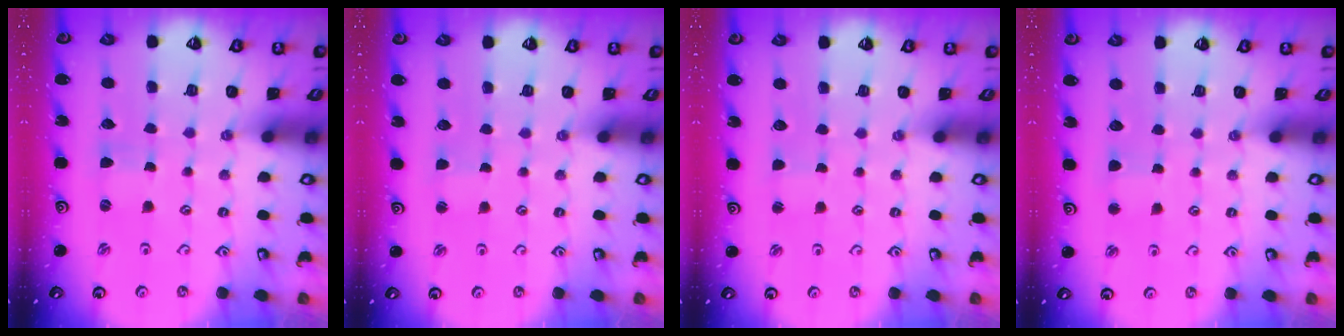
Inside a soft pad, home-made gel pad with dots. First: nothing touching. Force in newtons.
{"total": 1.6, "press": 1.6, "slide": 0.3}
{"total": 0.8, "press": 0.7, "slide": 0.3}
{"total": 2.9, "press": 2.9, "slide": 0.3}